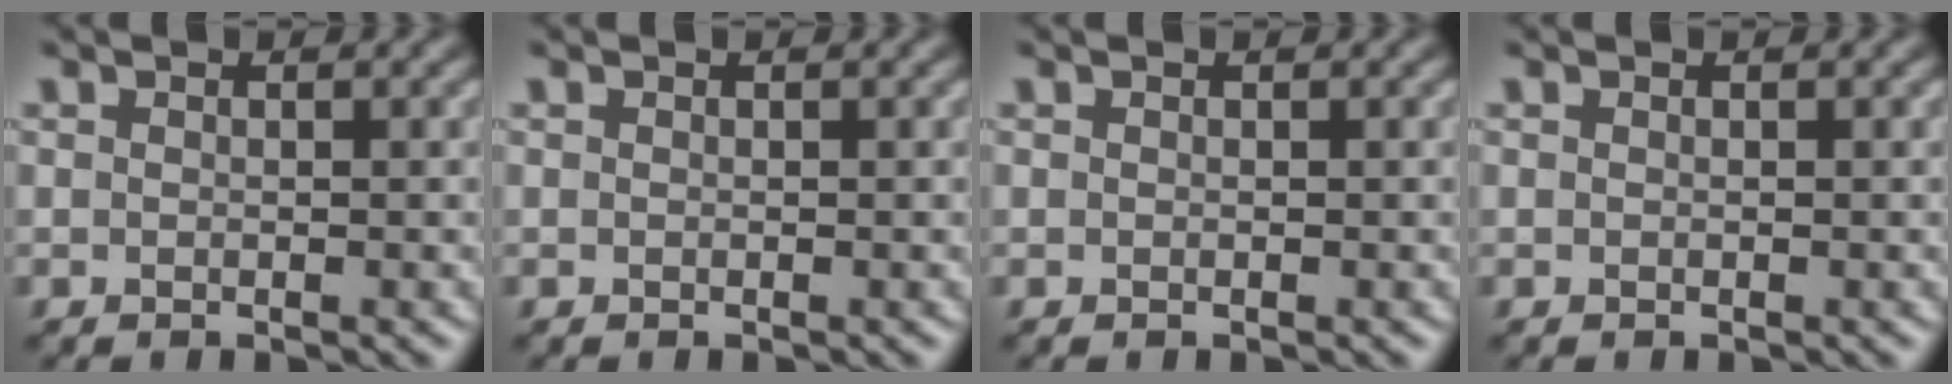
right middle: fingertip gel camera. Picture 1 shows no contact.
{"total": 0.0}
{"total": 0.0}
{"total": 0.0}